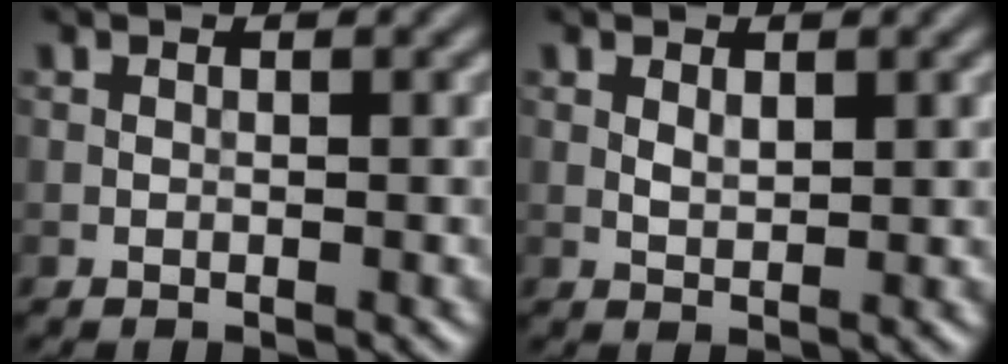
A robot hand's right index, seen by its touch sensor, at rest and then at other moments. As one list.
[{"total": 1.2, "force": [0.6, 0.6, 0.9], "torque": [-0.019, -0.003, 0.013]}]